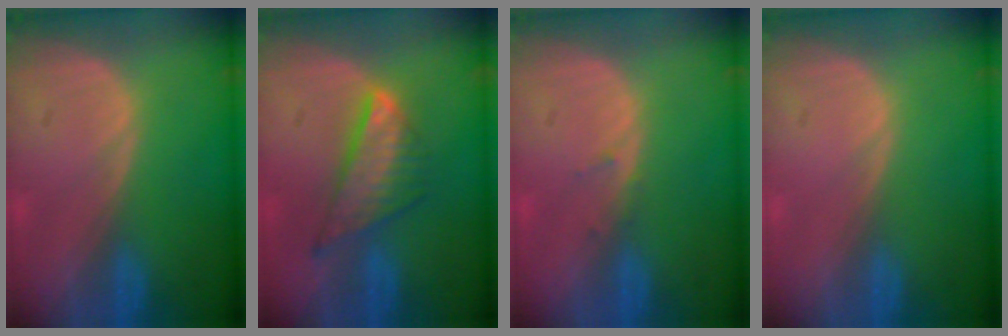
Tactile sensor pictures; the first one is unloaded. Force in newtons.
{"total": 7.5, "press": 6.5, "slide": 3.7}
{"total": 0.9, "press": 0.6, "slide": 0.6}
{"total": 0.0}